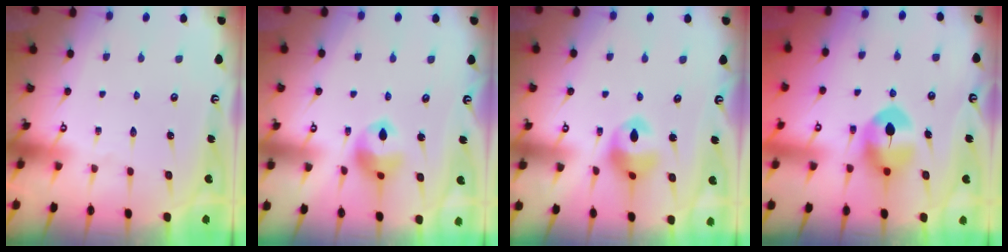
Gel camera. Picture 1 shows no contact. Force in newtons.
{"total": 10.3, "press": 10.2, "slide": 1.5}
{"total": 11.8, "press": 11.7, "slide": 1.3}
{"total": 9.2, "press": 9.1, "slide": 1.4}